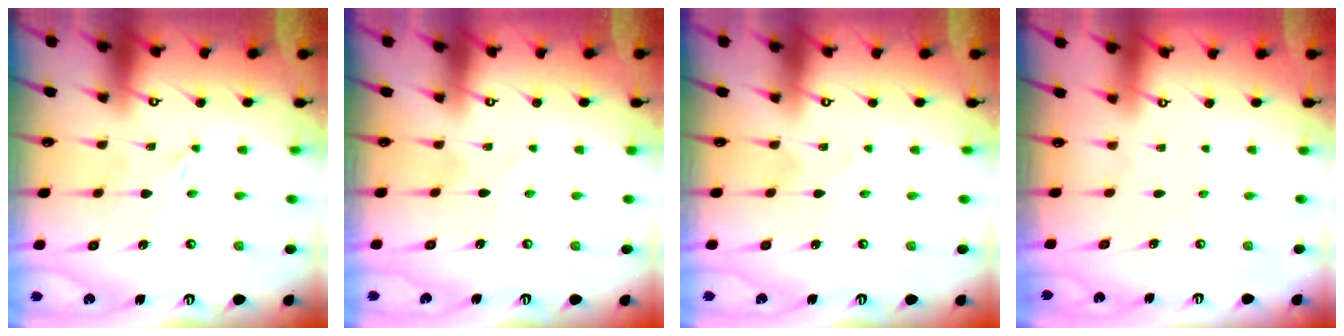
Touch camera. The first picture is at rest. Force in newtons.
{"total": 2.2, "press": 2.2, "slide": 0.3}
{"total": 0.5, "press": 0.5, "slide": 0.1}
{"total": 0.0}